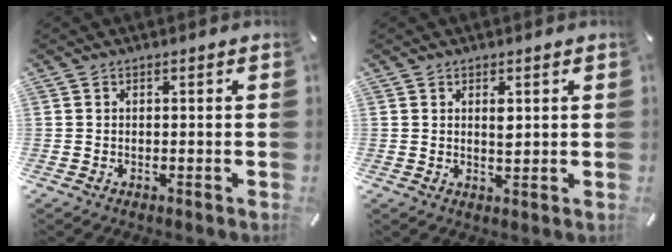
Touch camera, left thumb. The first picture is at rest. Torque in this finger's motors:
{"motor_torque": [0.48, 0.64, 0.20, -0.23, 0.02]}